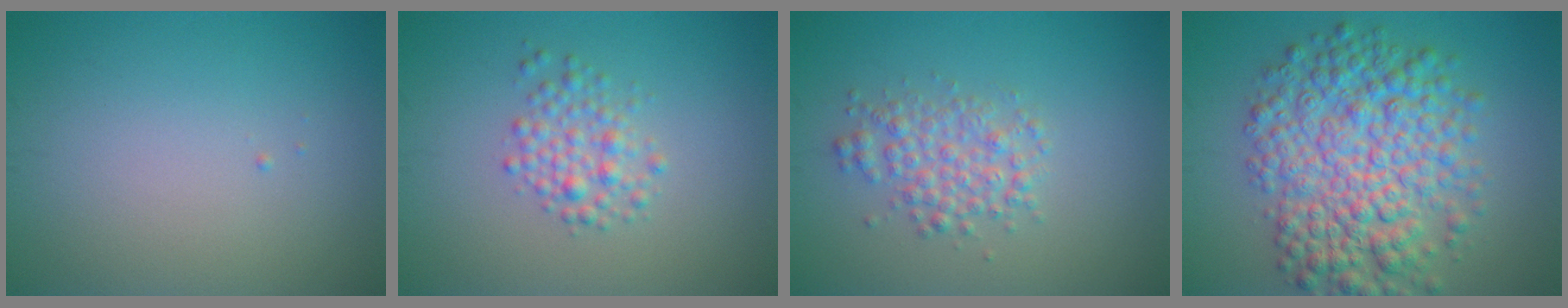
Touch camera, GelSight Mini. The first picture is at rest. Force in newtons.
{"total": 2.4, "press": 2.4, "slide": 0.1}
{"total": 3.0, "press": 3.0, "slide": 0.1}
{"total": 9.1, "press": 9.1, "slide": 0.1}